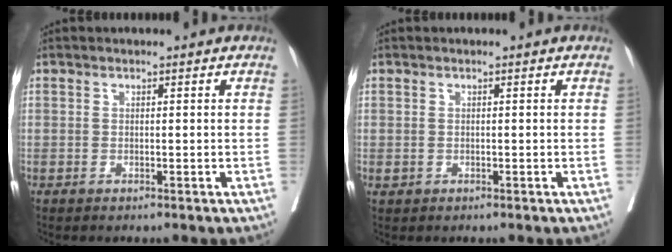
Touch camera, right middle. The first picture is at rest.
{"total": 0.7, "force": [-0.1, 0.6, 0.2], "torque": [-0.007, 0.000, 0.002]}